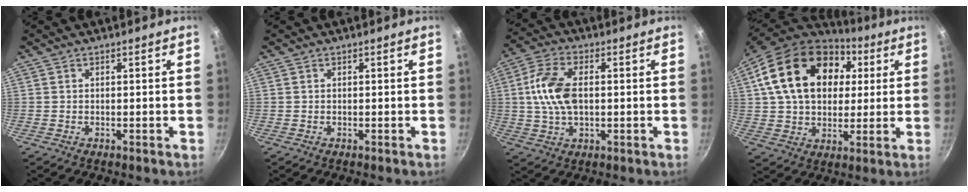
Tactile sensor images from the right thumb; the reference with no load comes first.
{"total": 0.0}
{"total": 10.5, "force": [0.8, 6.1, 8.6], "torque": [-0.166, 0.017, 0.007]}
{"total": 23.1, "force": [6.8, 16.1, 15.1], "torque": [-0.249, 0.006, 0.112]}